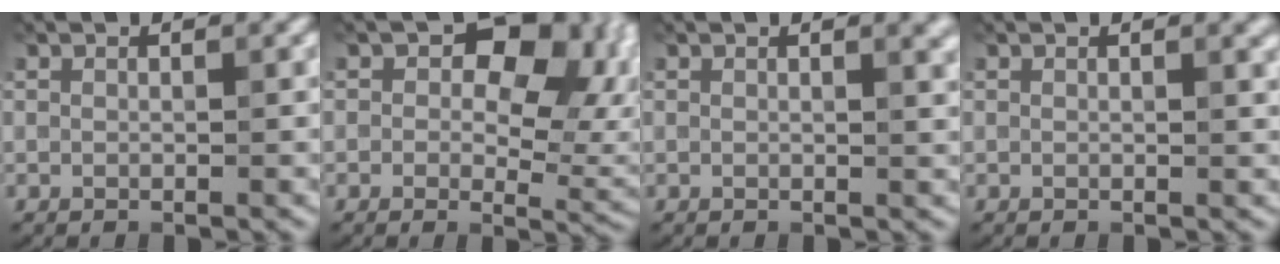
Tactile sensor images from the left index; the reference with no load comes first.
{"total": 10.3, "force": [2.2, 6.6, 7.6], "torque": [-0.080, -0.005, 0.033]}
{"total": 1.5, "force": [0.8, 0.4, 1.2], "torque": [-0.016, 0.001, 0.012]}
{"total": 1.1, "force": [0.6, 0.3, 0.9], "torque": [-0.011, 0.002, 0.010]}